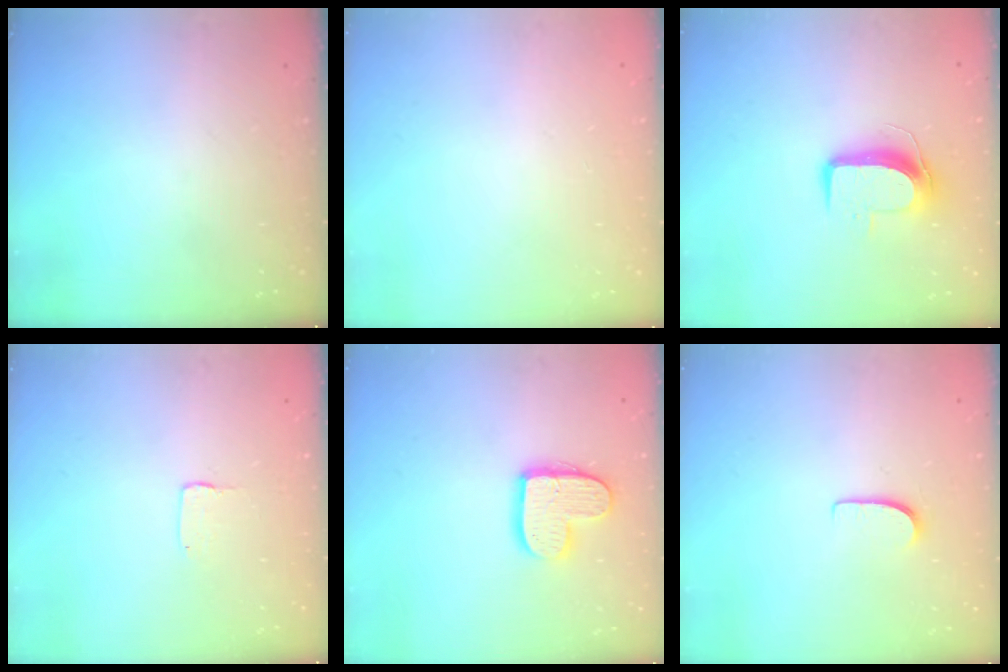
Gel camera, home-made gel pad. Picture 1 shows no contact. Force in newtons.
{"total": 0.0}
{"total": 10.6, "press": 10.6, "slide": 0.8}
{"total": 1.0, "press": 1.0, "slide": 0.1}
{"total": 12.6, "press": 12.6, "slide": 0.9}
{"total": 5.1, "press": 5.1, "slide": 0.5}